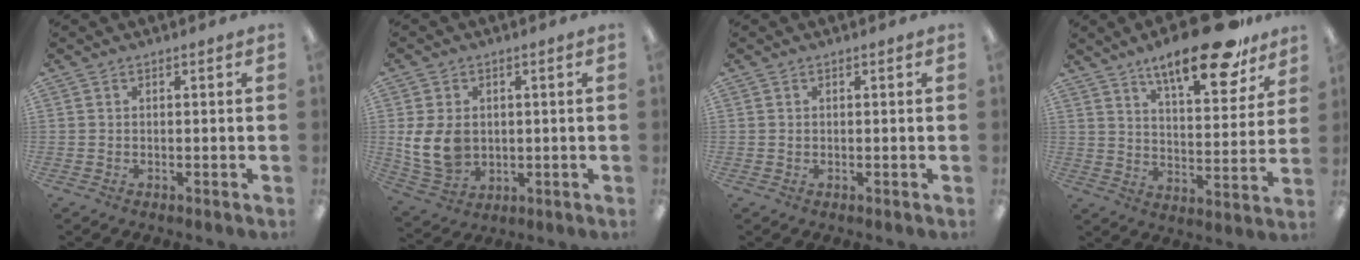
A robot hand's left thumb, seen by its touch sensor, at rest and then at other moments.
{"total": 10.2, "force": [0.4, 7.9, 6.5], "torque": [-0.143, 0.006, 0.009]}
{"total": 0.6, "force": [0.2, 0.4, 0.3], "torque": [-0.007, 0.005, 0.003]}
{"total": 18.8, "force": [13.5, 5.9, 11.6], "torque": [-0.170, -0.079, 0.218]}